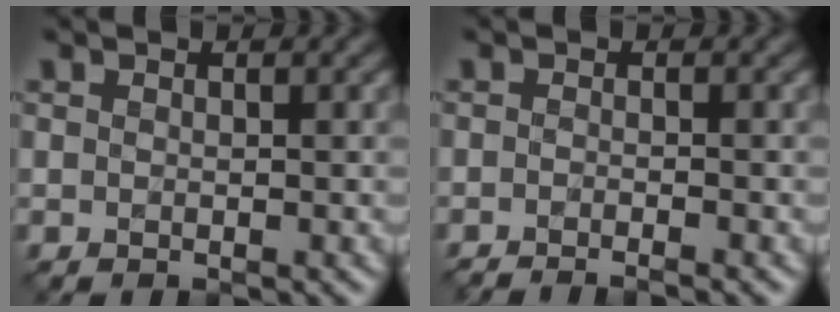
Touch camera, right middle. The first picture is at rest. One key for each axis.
{"total": 2.6, "fx": -1.8, "fy": 0.5, "fz": 1.8, "tx": -0.015, "ty": -0.005, "tz": -0.037}